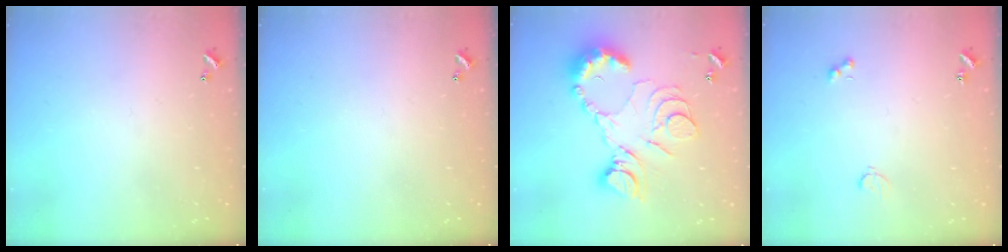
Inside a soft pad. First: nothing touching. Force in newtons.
{"total": 0.0}
{"total": 18.1, "press": 18.1, "slide": 1.8}
{"total": 2.3, "press": 2.1, "slide": 0.8}